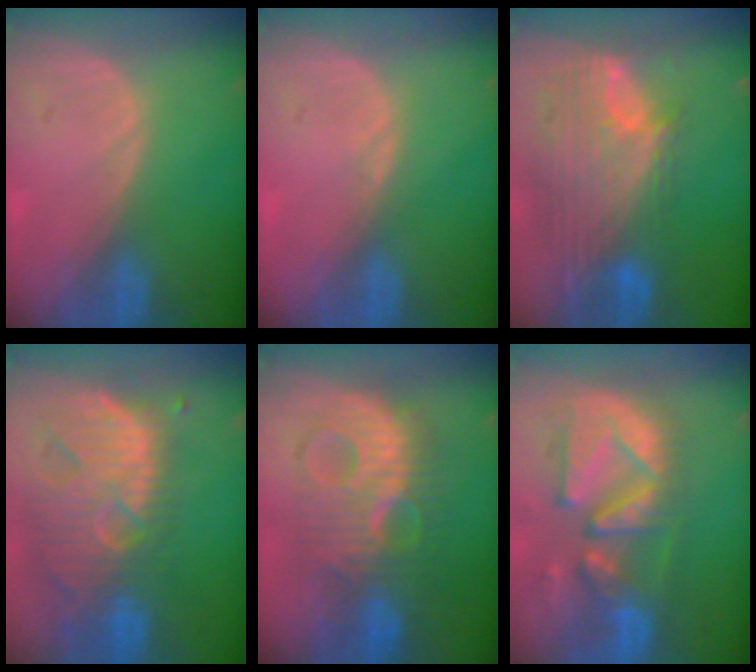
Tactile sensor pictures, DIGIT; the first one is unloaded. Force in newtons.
{"total": 0.5, "press": 0.5, "slide": 0.2}
{"total": 12.1, "press": 10.2, "slide": 6.5}
{"total": 13.4, "press": 11.5, "slide": 6.9}
{"total": 10.2, "press": 10.2, "slide": 0.4}
{"total": 12.7, "press": 11.2, "slide": 6.1}